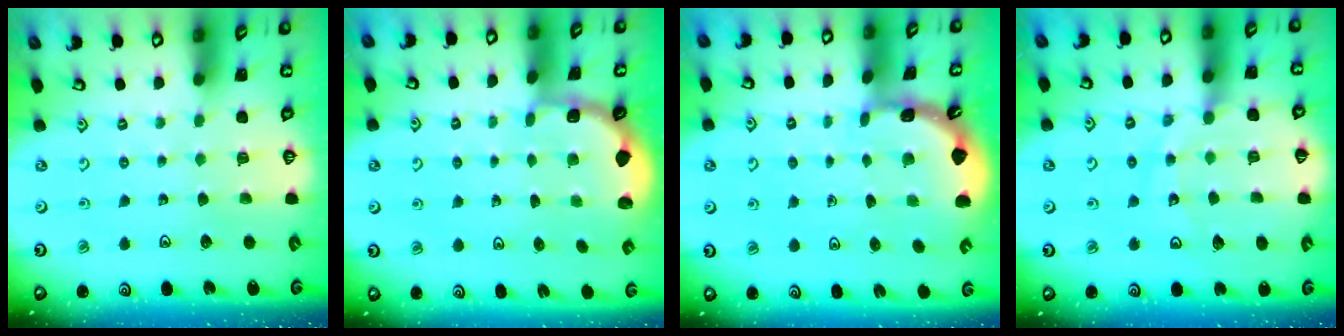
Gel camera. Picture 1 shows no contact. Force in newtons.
{"total": 1.9, "press": 1.8, "slide": 0.7}
{"total": 1.6, "press": 1.6, "slide": 0.1}
{"total": 12.6, "press": 12.5, "slide": 1.6}